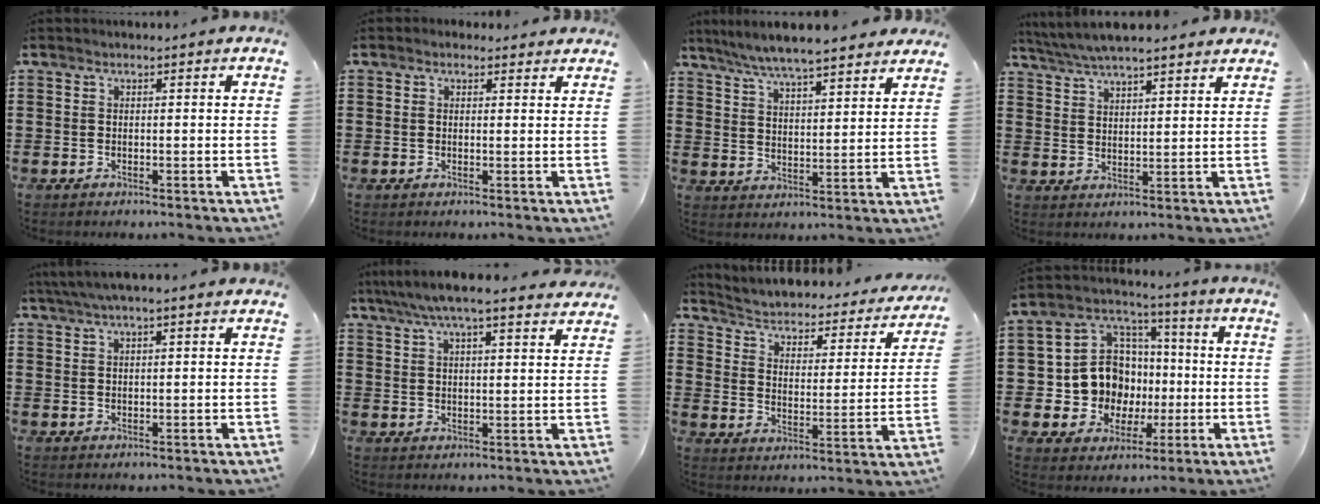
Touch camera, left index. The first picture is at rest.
{"total": 1.3, "force": [1.1, 0.6, 0.3], "torque": [-0.009, 0.006, 0.020]}
{"total": 6.2, "force": [5.9, 0.2, 2.0], "torque": [-0.061, -0.025, 0.104]}
{"total": 5.0, "force": [4.7, 0.5, 1.7], "torque": [-0.049, -0.014, 0.085]}
{"total": 2.8, "force": [2.0, 0.3, 2.0], "torque": [-0.043, 0.005, 0.036]}
{"total": 6.3, "force": [5.3, 0.6, 3.3], "torque": [-0.077, -0.013, 0.094]}
{"total": 1.9, "force": [1.5, 0.7, 1.1], "torque": [-0.035, -0.025, 0.012]}
{"total": 10.9, "force": [-0.7, 10.2, 3.8], "torque": [-0.133, 0.003, -0.007]}